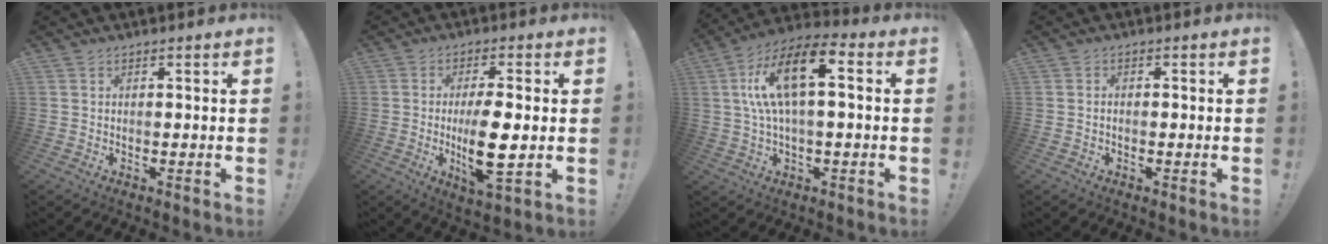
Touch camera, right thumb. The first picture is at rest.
{"total": 11.1, "force": [-1.3, 2.7, 10.7], "torque": [-0.203, -0.014, -0.028]}
{"total": 15.8, "force": [2.9, 6.1, 14.3], "torque": [-0.273, 0.006, 0.046]}
{"total": 1.1, "force": [-0.7, 0.6, 0.5], "torque": [-0.016, 0.005, -0.011]}